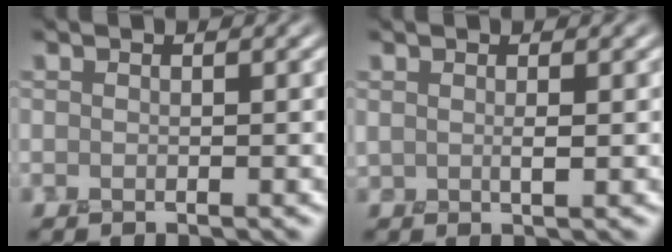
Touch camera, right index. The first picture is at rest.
{"total": 0.6, "force": [0.5, 0.1, 0.3], "torque": [-0.006, 0.002, 0.012]}